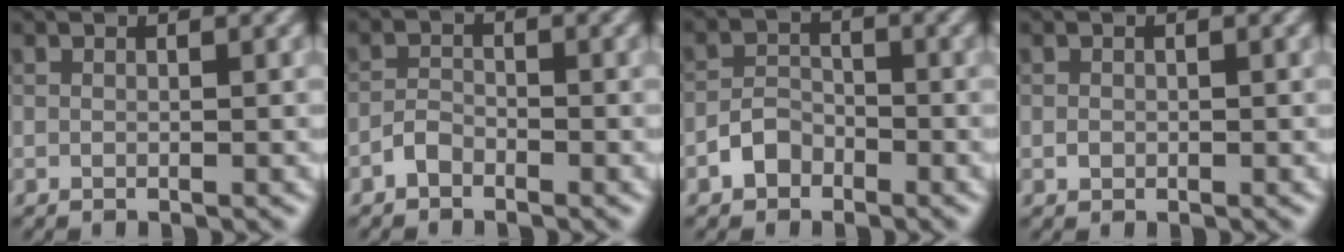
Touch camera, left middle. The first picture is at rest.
{"total": 1.4, "force": [-1.1, 0.7, 0.6], "torque": [-0.008, 0.006, -0.024]}
{"total": 2.4, "force": [-1.5, 1.6, 0.8], "torque": [-0.012, 0.009, -0.032]}
{"total": 0.6, "force": [-0.1, 0.6, 0.2], "torque": [-0.001, -0.003, -0.003]}